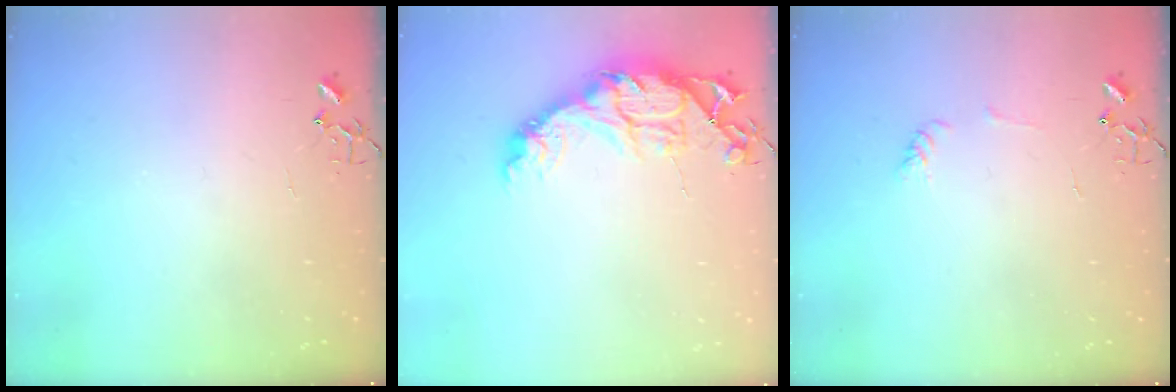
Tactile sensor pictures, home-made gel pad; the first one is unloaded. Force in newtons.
{"total": 15.5, "press": 15.4, "slide": 1.3}
{"total": 4.8, "press": 4.8, "slide": 0.2}